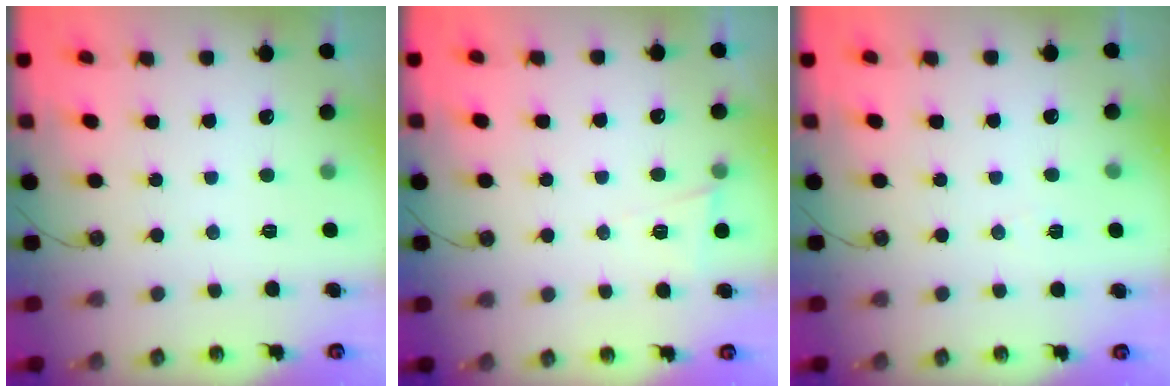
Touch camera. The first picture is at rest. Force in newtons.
{"total": 5.0, "press": 4.0, "slide": 2.9}
{"total": 4.3, "press": 3.2, "slide": 2.8}